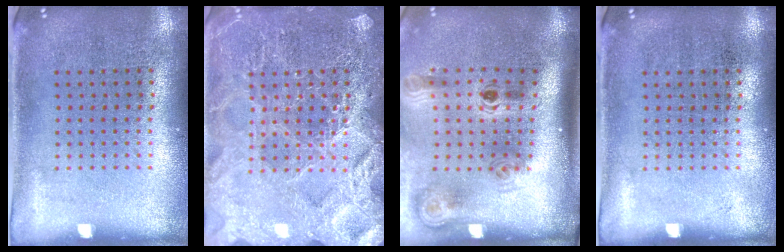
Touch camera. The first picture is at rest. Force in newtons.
{"total": 6.2, "press": 6.1, "slide": 0.8}
{"total": 2.2, "press": 1.5, "slide": 1.6}
{"total": 0.0}